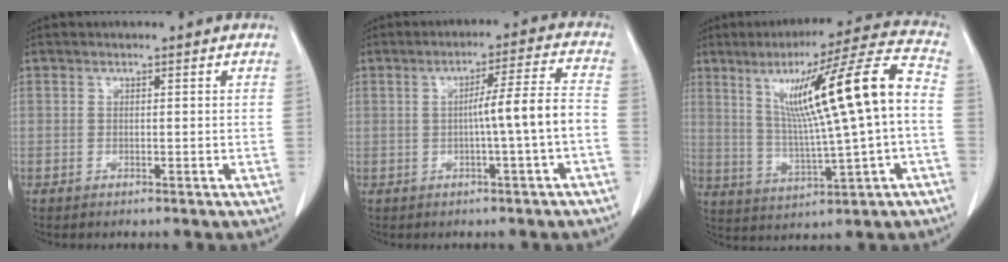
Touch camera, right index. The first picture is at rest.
{"total": 7.1, "force": [-1.6, -1.0, 6.9], "torque": [-0.104, 0.015, -0.021]}
{"total": 16.9, "force": [2.0, 0.0, 16.8], "torque": [-0.267, 0.020, 0.036]}